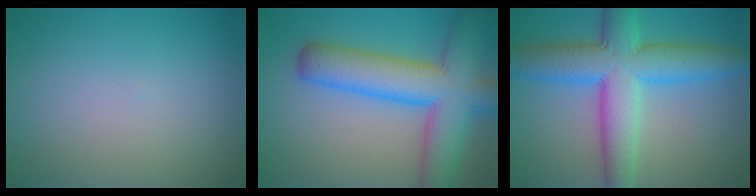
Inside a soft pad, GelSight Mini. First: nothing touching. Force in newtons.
{"total": 9.8, "press": 9.8, "slide": 0.3}
{"total": 9.2, "press": 9.2, "slide": 0.1}